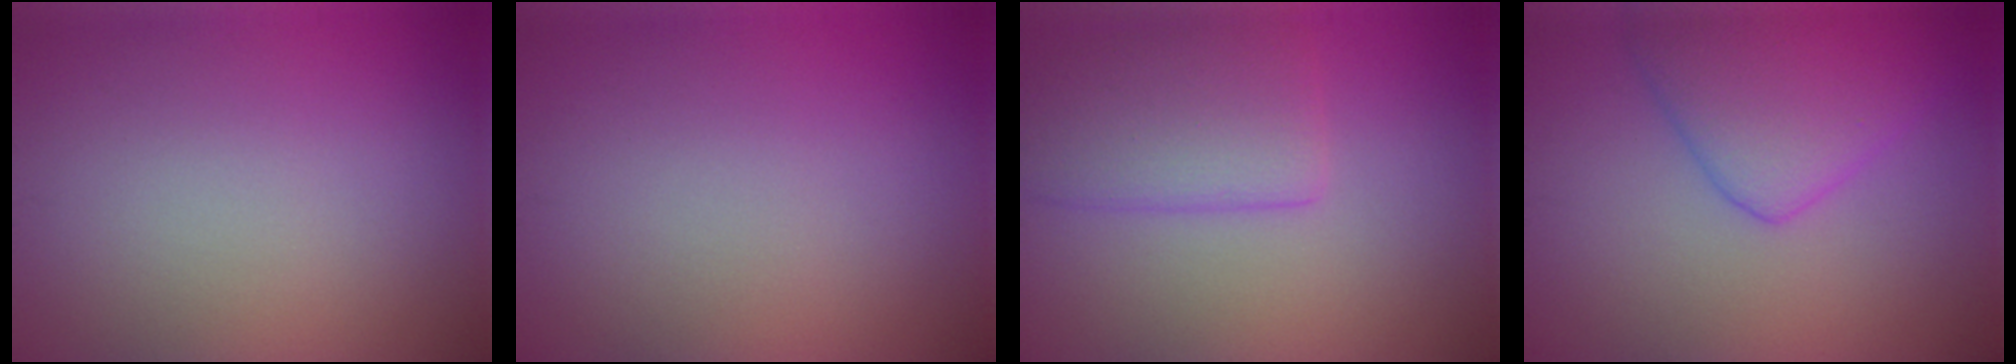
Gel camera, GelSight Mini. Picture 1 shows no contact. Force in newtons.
{"total": 0.0}
{"total": 4.2, "press": 4.2, "slide": 0.3}
{"total": 4.9, "press": 4.9, "slide": 0.2}